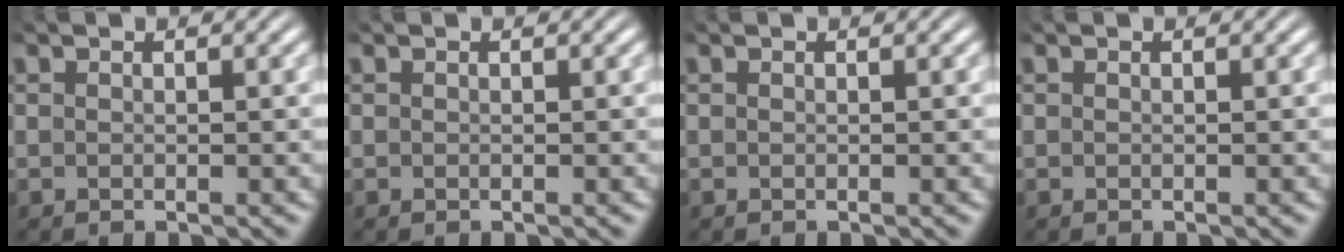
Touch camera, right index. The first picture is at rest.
{"total": 0.0}
{"total": 0.0}
{"total": 0.0}